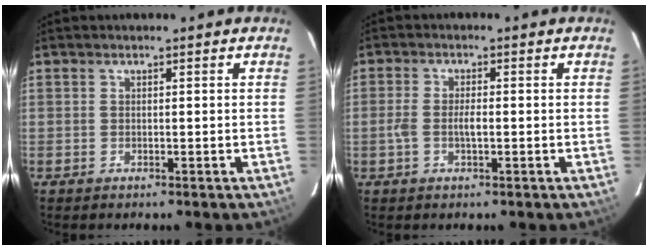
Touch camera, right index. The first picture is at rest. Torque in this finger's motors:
{"motor_torque": [0.57, -0.09, 0.34, 0.07]}